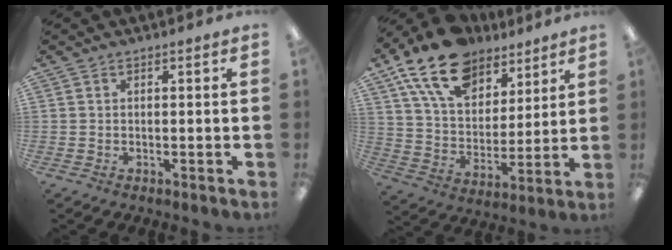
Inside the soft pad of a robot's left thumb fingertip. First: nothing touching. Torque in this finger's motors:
{"motor_torque": [0.74, 0.23, 1.68, -1.09, 0.45]}